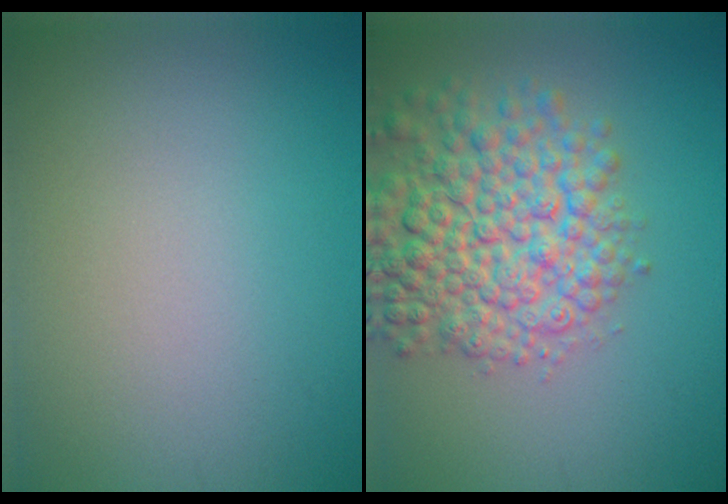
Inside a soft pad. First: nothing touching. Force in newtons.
{"total": 8.2, "press": 8.2, "slide": 0.3}